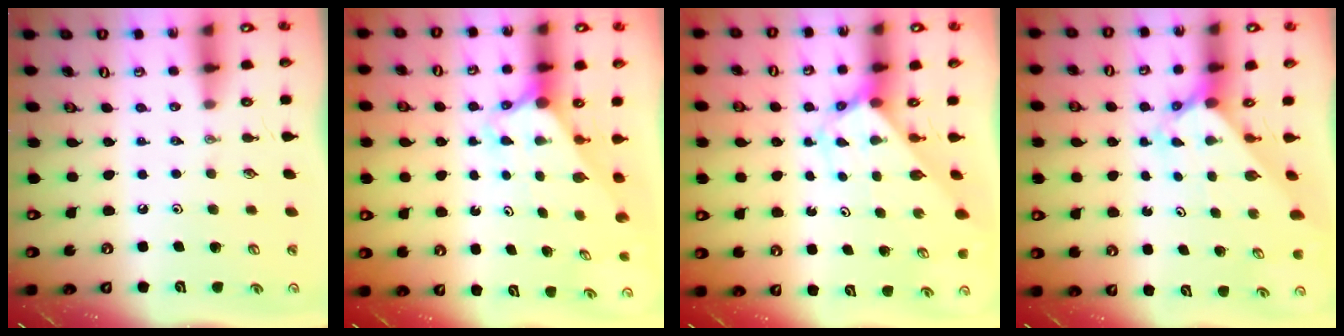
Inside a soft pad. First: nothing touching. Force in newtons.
{"total": 2.6, "press": 2.6, "slide": 0.2}
{"total": 2.9, "press": 2.9, "slide": 0.2}
{"total": 2.2, "press": 2.2, "slide": 0.2}